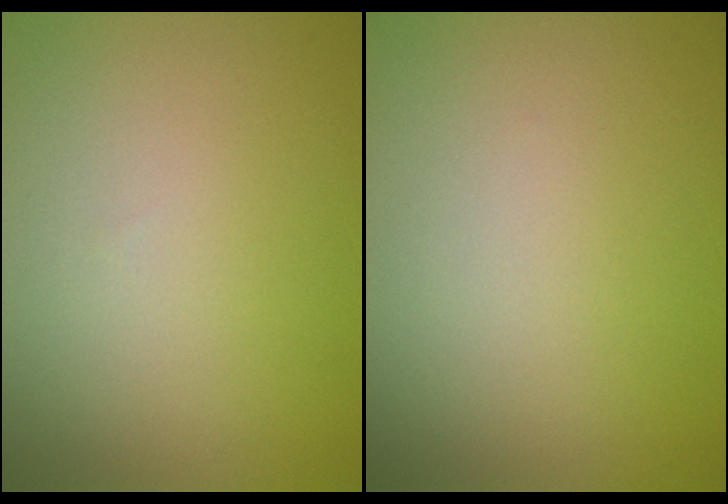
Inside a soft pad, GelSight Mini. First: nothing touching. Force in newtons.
{"total": 0.0}